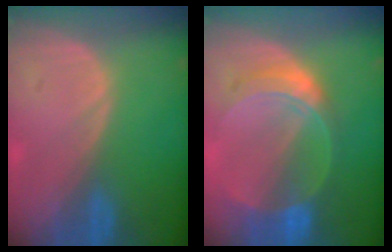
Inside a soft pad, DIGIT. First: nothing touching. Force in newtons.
{"total": 7.6, "press": 6.8, "slide": 3.5}